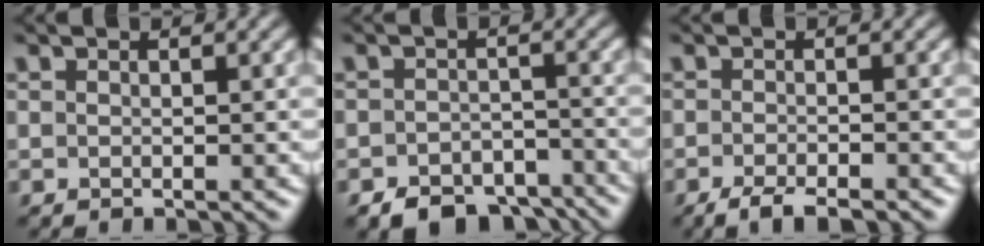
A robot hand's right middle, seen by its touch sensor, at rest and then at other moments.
{"total": 5.1, "force": [-4.1, 2.4, 1.7], "torque": [-0.016, -0.009, -0.068]}
{"total": 3.3, "force": [-2.5, 0.6, 2.0], "torque": [-0.031, -0.004, -0.049]}